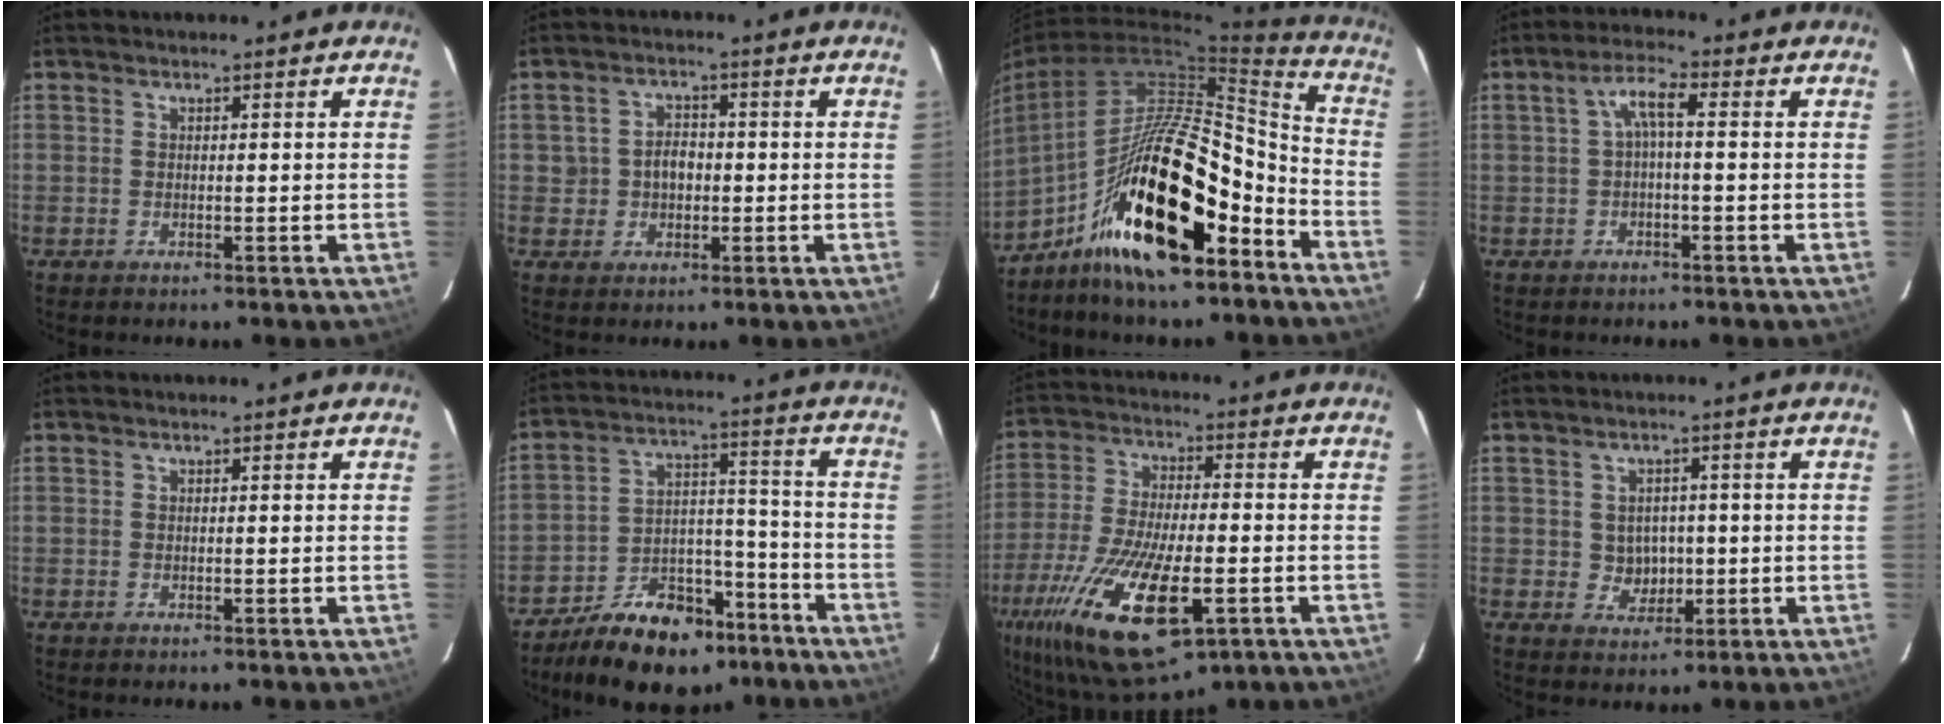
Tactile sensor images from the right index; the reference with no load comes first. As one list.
[{"total": 4.1, "force": [-0.3, 3.6, 2.1], "torque": [-0.038, 0.014, 0.000]}, {"total": 23.4, "force": [-12.4, 8.6, 17.8], "torque": [-0.302, 0.002, -0.216]}, {"total": 3.8, "force": [-0.1, 0.8, 3.7], "torque": [-0.073, 0.012, -0.001]}, {"total": 0.0}, {"total": 15.6, "force": [-11.5, 8.1, 6.9], "torque": [-0.127, 0.033, -0.167]}, {"total": 24.6, "force": [-11.0, 9.3, 19.9], "torque": [-0.418, -0.071, -0.183]}, {"total": 4.3, "force": [-0.1, 4.1, 1.5], "torque": [-0.030, 0.011, 0.008]}]